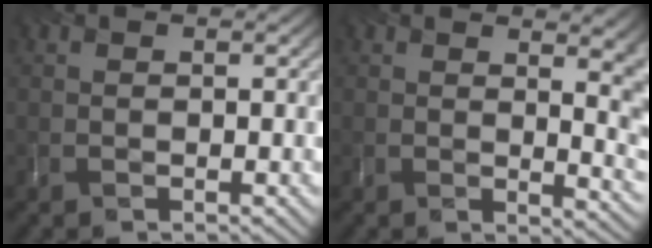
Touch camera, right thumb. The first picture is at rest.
{"total": 10.8, "force": [2.9, 4.5, 9.4], "torque": [-0.098, 0.023, 0.036]}